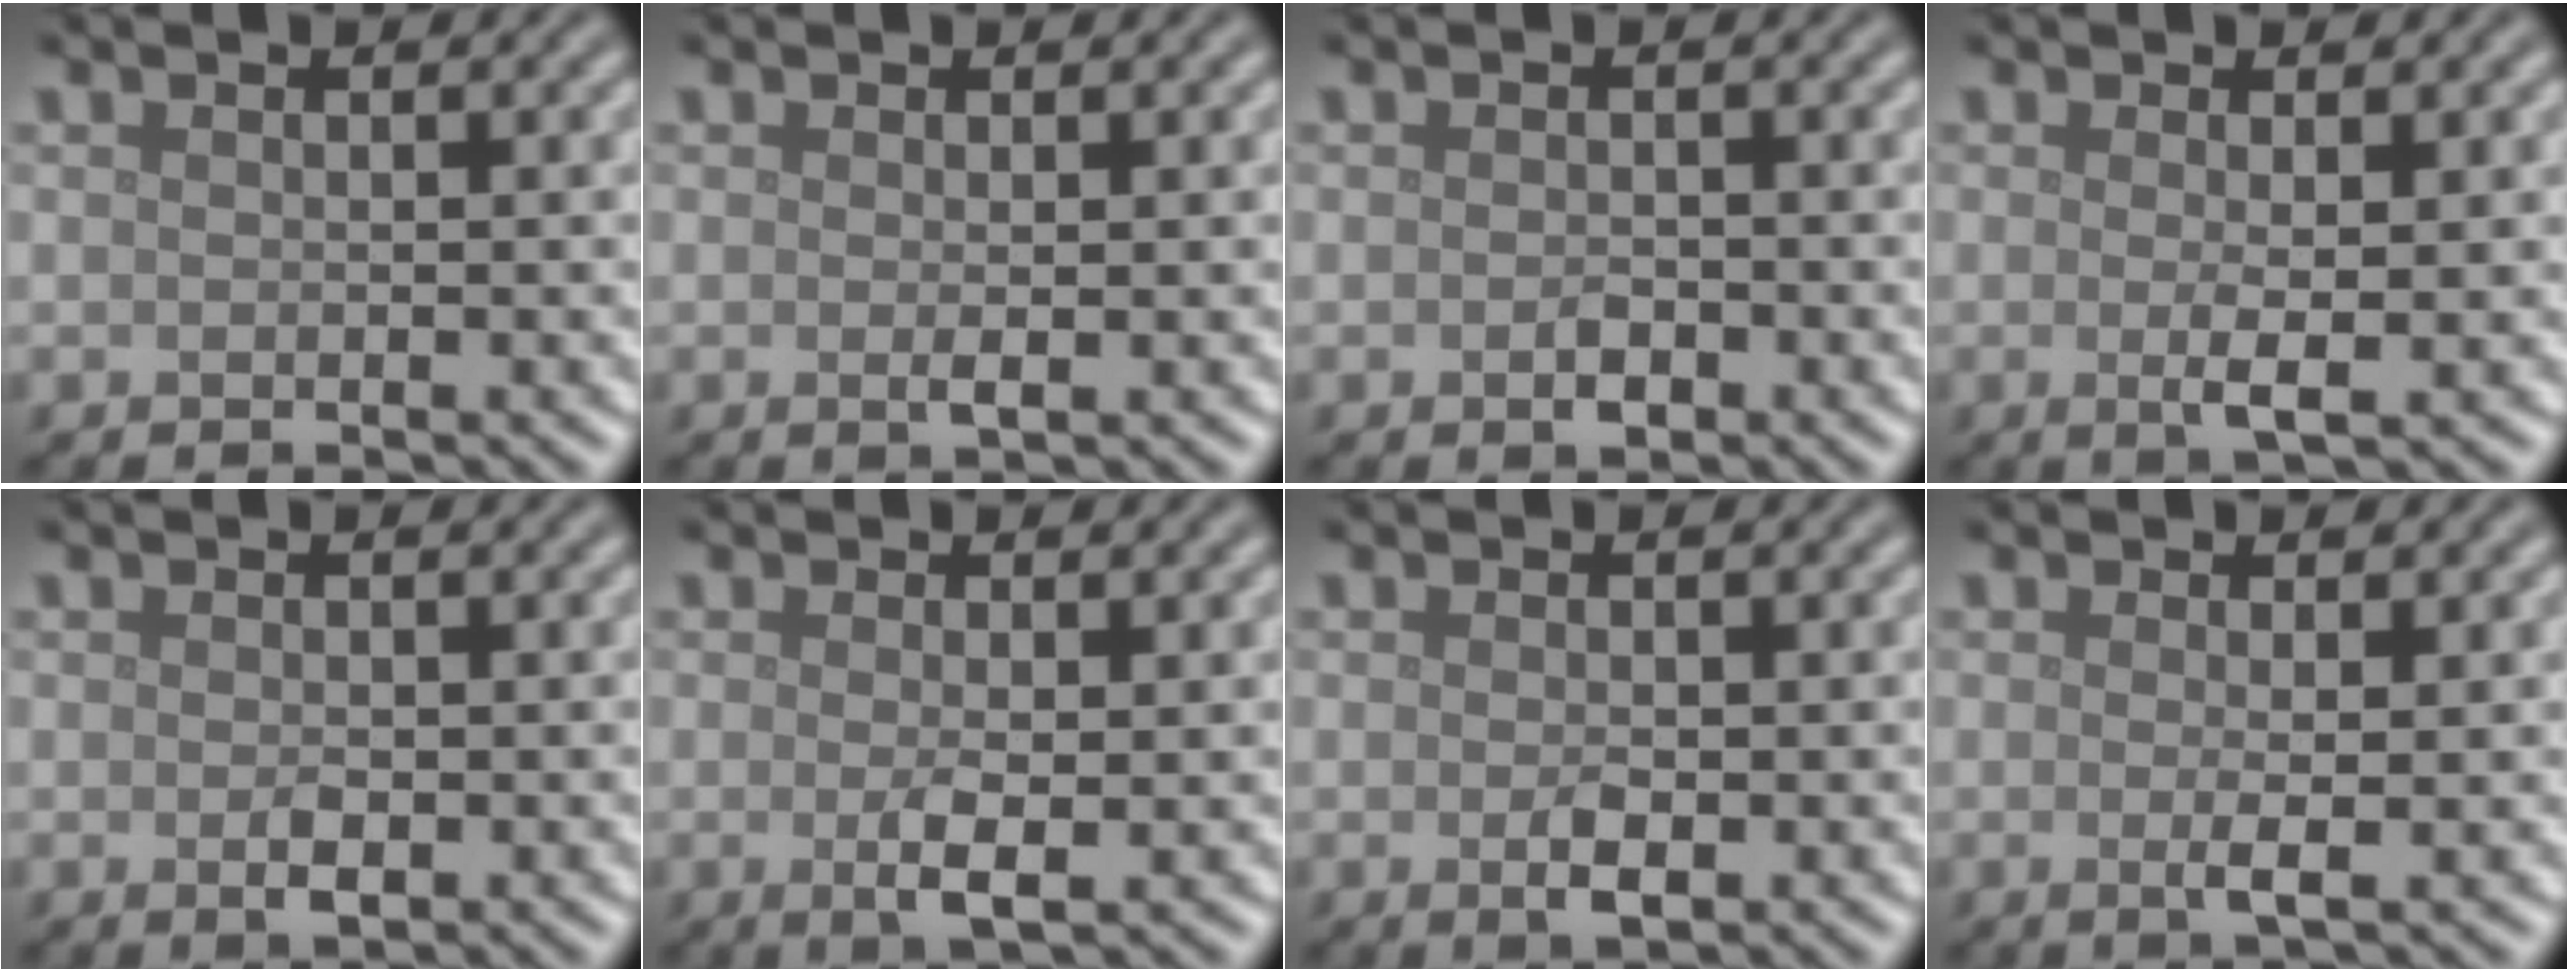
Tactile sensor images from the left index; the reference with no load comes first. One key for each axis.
{"total": 0.8, "fx": 0.0, "fy": 0.1, "fz": 0.8, "tx": -0.016, "ty": -0.002, "tz": -0.001}
{"total": 1.3, "fx": -0.5, "fy": 0.7, "fz": 1.0, "tx": -0.018, "ty": -0.001, "tz": -0.009}
{"total": 2.0, "fx": 0.0, "fy": 0.3, "fz": 2.0, "tx": -0.038, "ty": -0.005, "tz": -0.001}
{"total": 1.4, "fx": -0.3, "fy": 0.8, "fz": 1.2, "tx": -0.023, "ty": -0.003, "tz": -0.003}
{"total": 2.2, "fx": -0.2, "fy": 0.5, "fz": 2.2, "tx": -0.041, "ty": -0.006, "tz": -0.001}
{"total": 1.7, "fx": -0.4, "fy": 0.8, "fz": 1.5, "tx": -0.030, "ty": -0.004, "tz": -0.004}
{"total": 1.8, "fx": 0.0, "fy": 0.3, "fz": 1.8, "tx": -0.033, "ty": -0.004, "tz": -0.004}